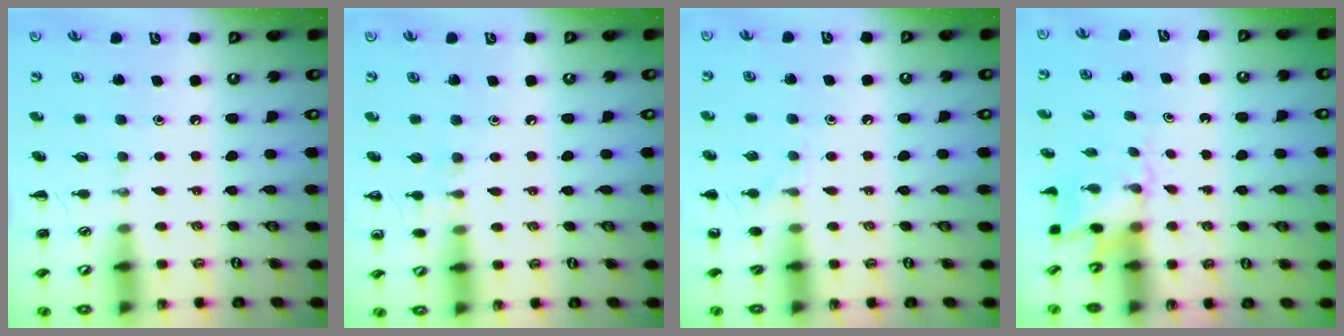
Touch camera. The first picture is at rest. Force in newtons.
{"total": 5.6, "press": 5.4, "slide": 1.6}
{"total": 5.5, "press": 5.2, "slide": 1.9}
{"total": 2.5, "press": 2.3, "slide": 1.0}